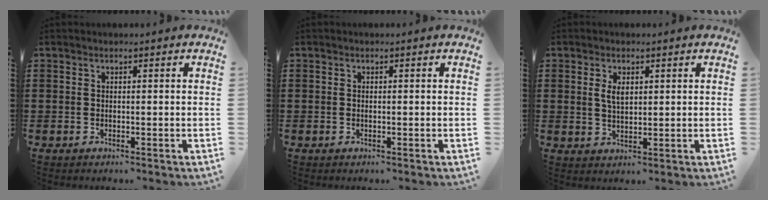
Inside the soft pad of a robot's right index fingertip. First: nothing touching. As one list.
[{"total": 0.0}, {"total": 2.9, "force": [0.9, 1.4, 2.4], "torque": [-0.050, 0.006, 0.015]}]